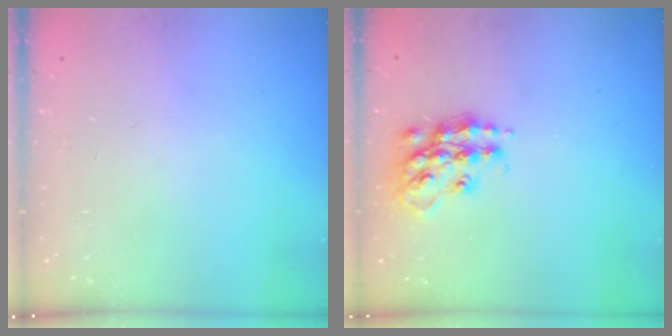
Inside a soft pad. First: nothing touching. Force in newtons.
{"total": 14.9, "press": 14.8, "slide": 0.8}